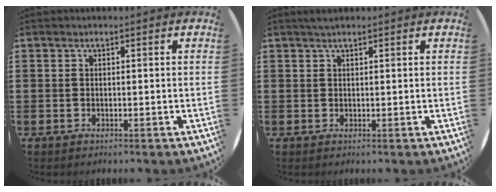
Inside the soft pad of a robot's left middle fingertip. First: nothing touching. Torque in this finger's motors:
{"motor_torque": [0.33, -0.23, 0.02, 0.04]}